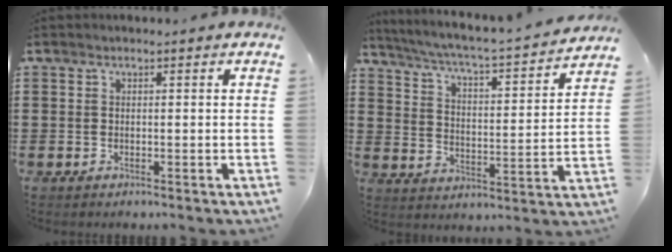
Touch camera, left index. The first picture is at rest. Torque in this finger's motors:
{"motor_torque": [1.04, -1.09, 0.25, 0.08]}